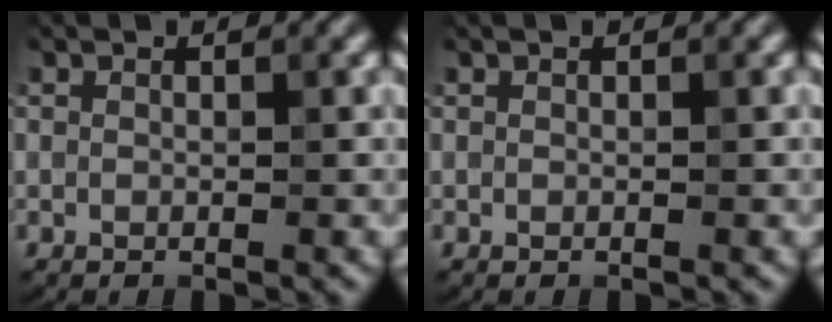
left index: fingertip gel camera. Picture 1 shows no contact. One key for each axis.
{"total": 0.0}